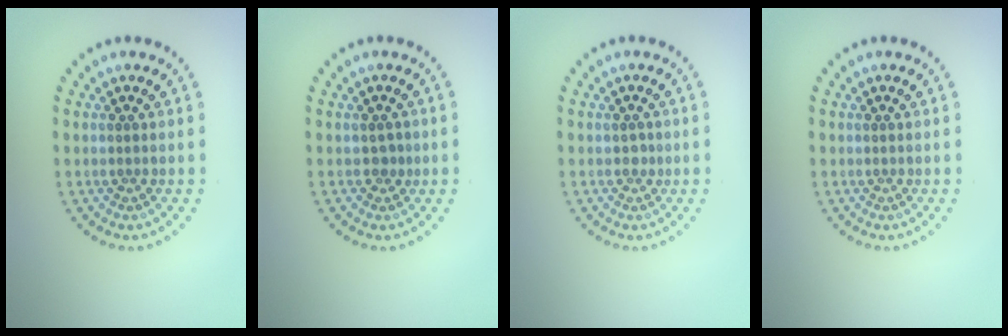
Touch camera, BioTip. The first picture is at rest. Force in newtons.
{"total": 0.9, "press": 0.7, "slide": 0.5}
{"total": 0.7, "press": 0.6, "slide": 0.3}
{"total": 0.0}